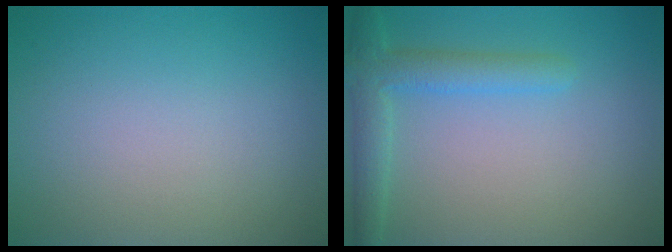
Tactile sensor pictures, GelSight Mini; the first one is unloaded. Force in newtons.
{"total": 3.4, "press": 3.4, "slide": 0.2}